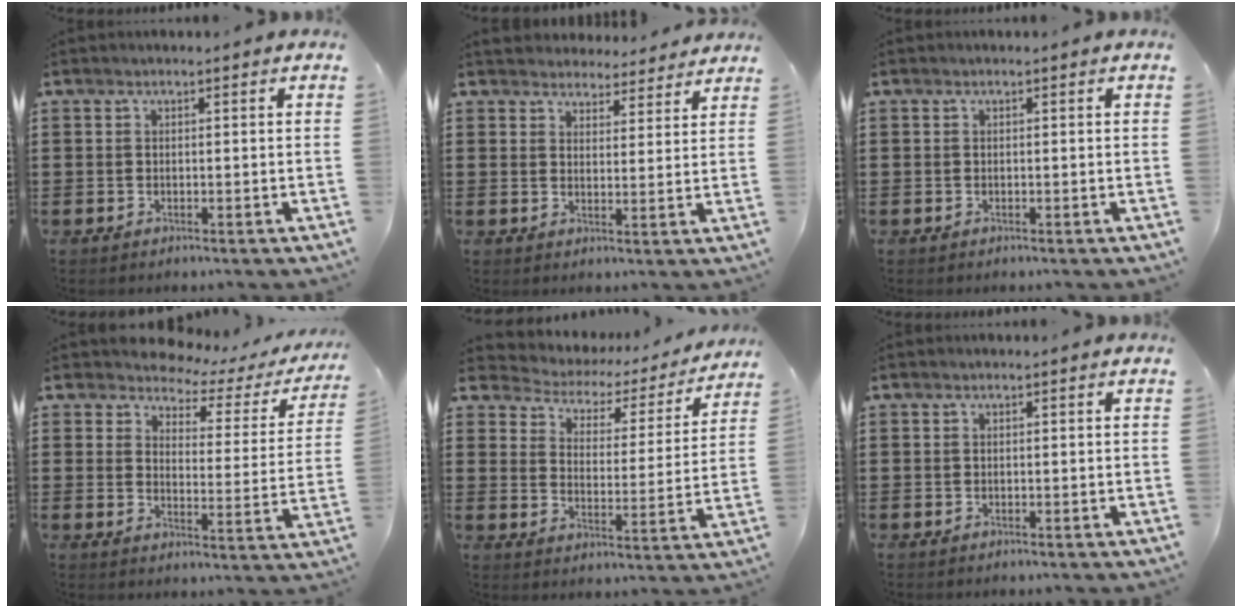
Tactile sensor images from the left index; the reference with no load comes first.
{"total": 4.1, "force": [4.0, 0.9, -0.1], "torque": [-0.015, -0.018, 0.071]}
{"total": 0.0}
{"total": 3.6, "force": [3.3, 1.5, 0.5], "torque": [-0.026, -0.024, 0.050]}
{"total": 2.3, "force": [1.9, 1.3, 0.4], "torque": [-0.030, -0.021, 0.020]}
{"total": 0.0}